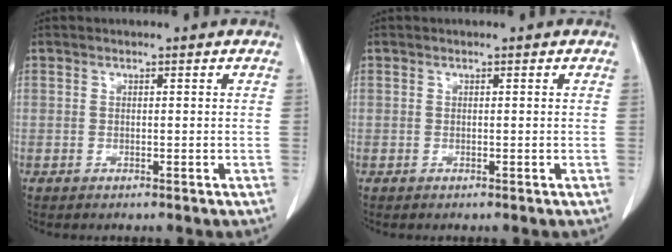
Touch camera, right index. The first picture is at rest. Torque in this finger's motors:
{"motor_torque": [0.00, 0.00, 0.01, -0.01]}